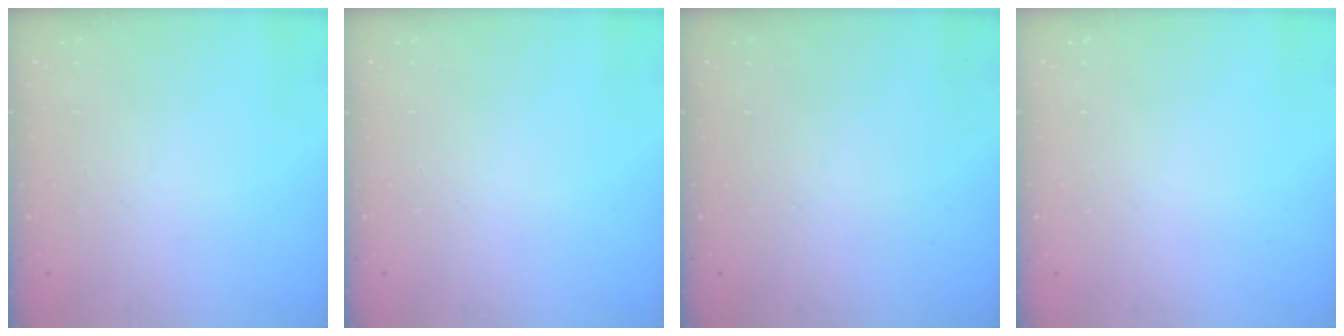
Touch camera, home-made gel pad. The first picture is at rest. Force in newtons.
{"total": 0.0}
{"total": 0.0}
{"total": 0.0}